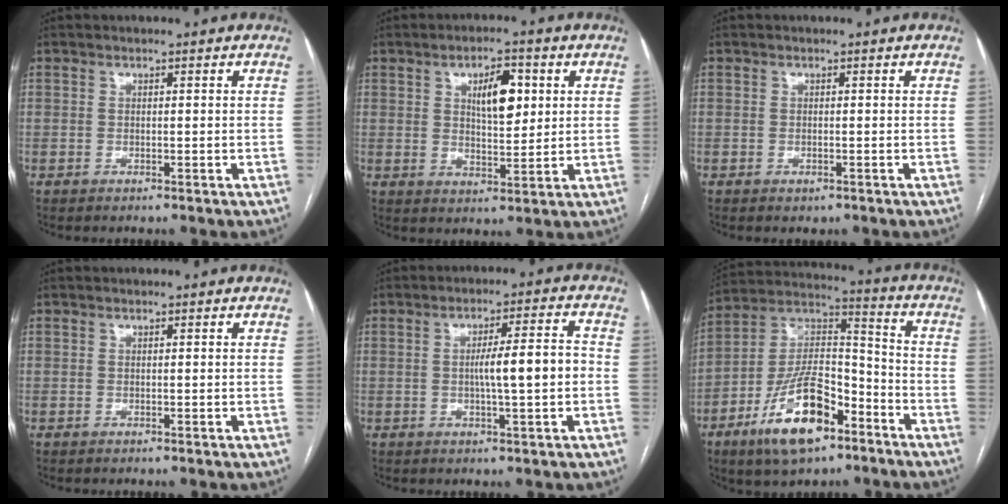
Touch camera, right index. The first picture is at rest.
{"total": 7.4, "force": [2.4, 2.5, 6.6], "torque": [-0.111, 0.005, 0.044]}
{"total": 0.7, "force": [-0.3, 0.4, 0.4], "torque": [-0.007, -0.001, 0.001]}
{"total": 0.0}
{"total": 7.4, "force": [-0.6, 0.5, 7.4], "torque": [-0.119, 0.012, -0.010]}
{"total": 17.0, "force": [-9.3, 6.7, 12.5], "torque": [-0.237, 0.010, -0.159]}